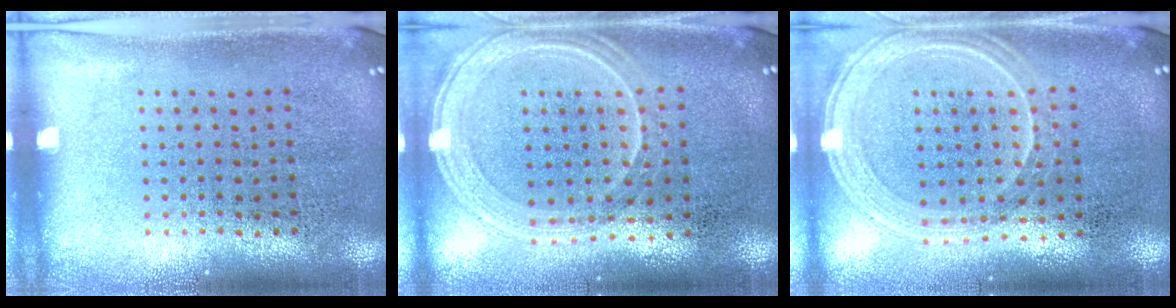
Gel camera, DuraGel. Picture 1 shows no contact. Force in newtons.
{"total": 1.2, "press": 1.2, "slide": 0.2}
{"total": 1.2, "press": 1.2, "slide": 0.2}